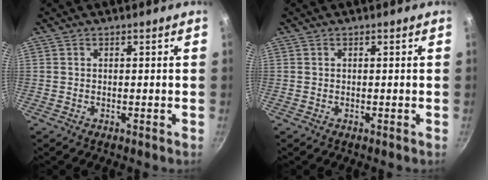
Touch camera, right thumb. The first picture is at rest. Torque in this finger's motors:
{"motor_torque": [0.02, -0.01, 0.00, -0.03, 0.05]}